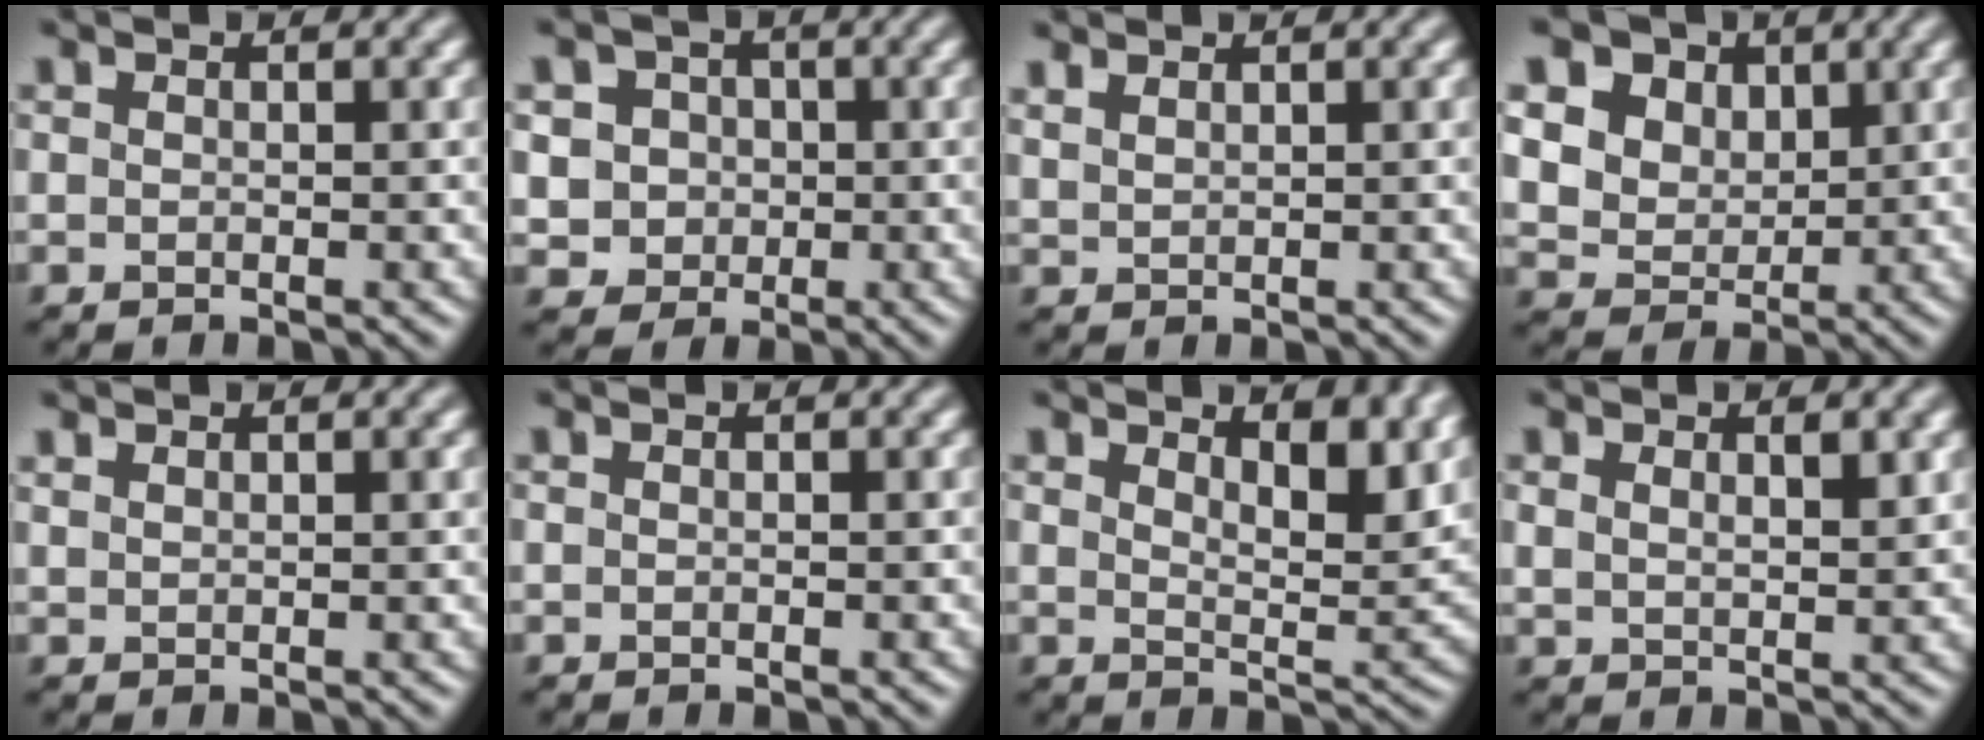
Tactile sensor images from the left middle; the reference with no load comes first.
{"total": 4.8, "force": [0.9, 4.5, 1.6], "torque": [-0.020, 0.016, 0.011]}
{"total": 1.2, "force": [1.1, 0.3, 0.4], "torque": [-0.015, 0.002, 0.028]}
{"total": 14.0, "force": [6.6, 10.9, 5.9], "torque": [-0.165, 0.025, 0.117]}
{"total": 0.9, "force": [0.8, 0.2, 0.3], "torque": [-0.011, -0.001, 0.020]}
{"total": 0.0}
{"total": 5.6, "force": [3.7, 1.9, 3.7], "torque": [-0.051, -0.003, 0.052]}
{"total": 2.3, "force": [1.3, 0.9, 1.6], "torque": [-0.029, -0.004, 0.026]}